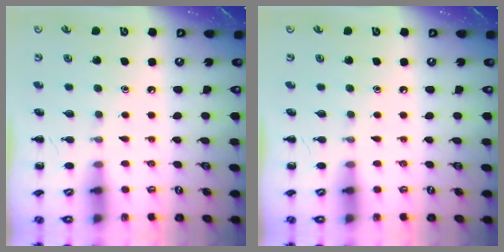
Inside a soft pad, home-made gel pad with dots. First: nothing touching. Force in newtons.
{"total": 0.0}